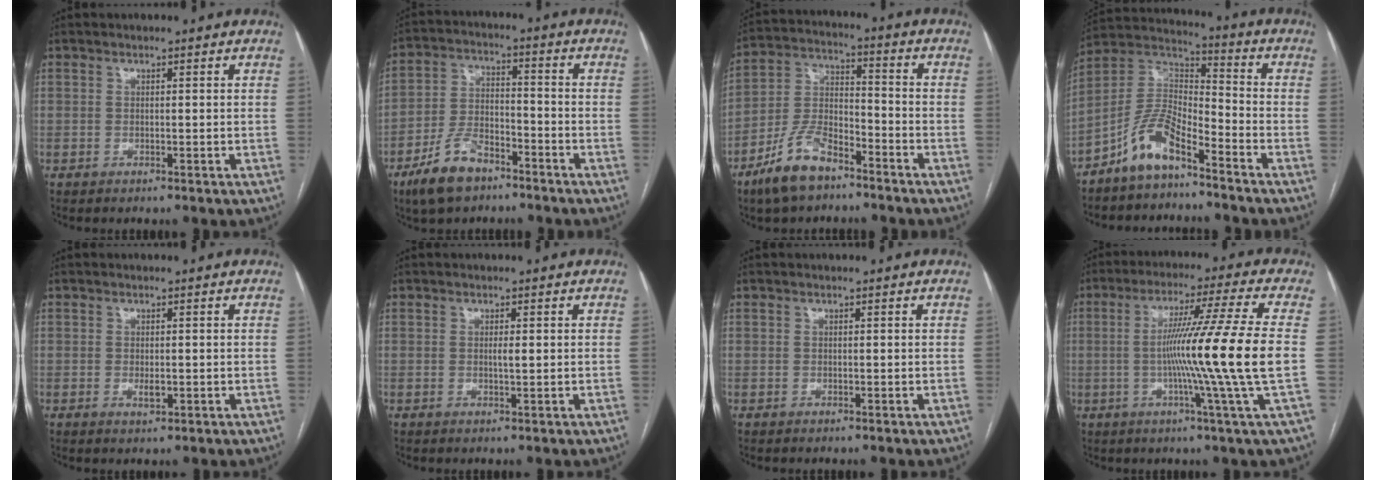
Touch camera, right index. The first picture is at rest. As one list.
[{"total": 9.8, "force": [-6.5, 4.6, 5.7], "torque": [-0.123, 0.001, -0.118]}, {"total": 10.9, "force": [-7.6, 4.3, 6.6], "torque": [-0.143, 0.000, -0.146]}, {"total": 9.2, "force": [-6.5, 3.0, 5.7], "torque": [-0.127, 0.023, -0.128]}, {"total": 1.5, "force": [-0.2, 0.7, 1.3], "torque": [-0.023, -0.003, -0.001]}, {"total": 1.0, "force": [0.1, -0.1, 1.0], "torque": [-0.020, -0.001, 0.002]}, {"total": 0.0}, {"total": 15.5, "force": [-1.5, -3.8, 14.9], "torque": [-0.246, -0.017, -0.032]}]